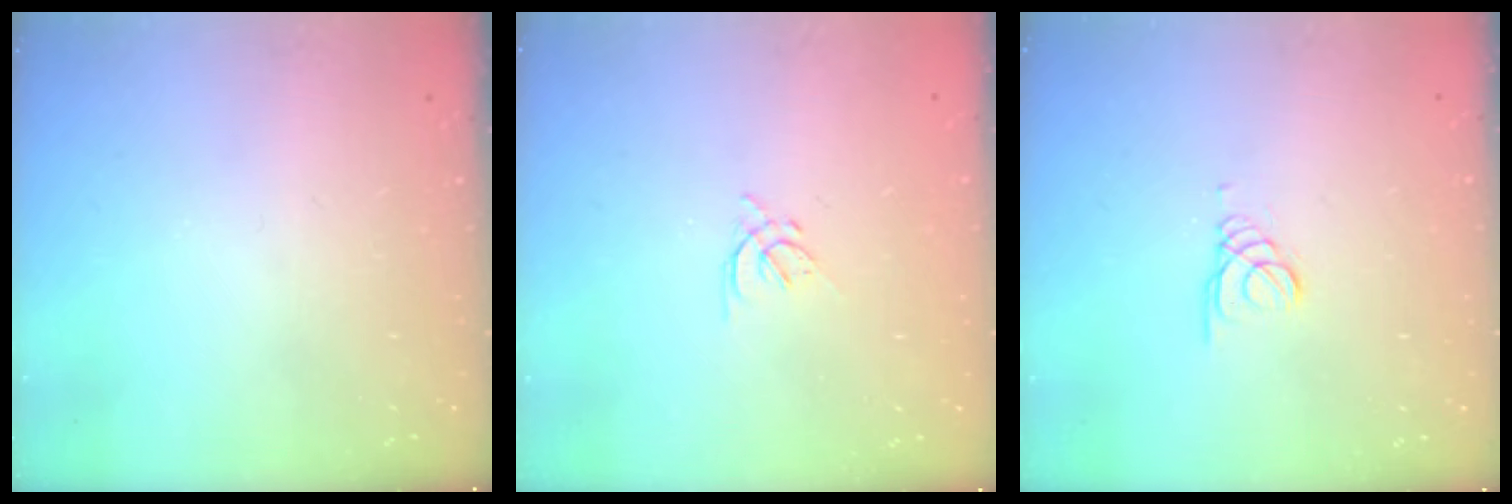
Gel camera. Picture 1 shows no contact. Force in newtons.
{"total": 2.2, "press": 2.2, "slide": 0.4}
{"total": 1.1, "press": 1.0, "slide": 0.1}